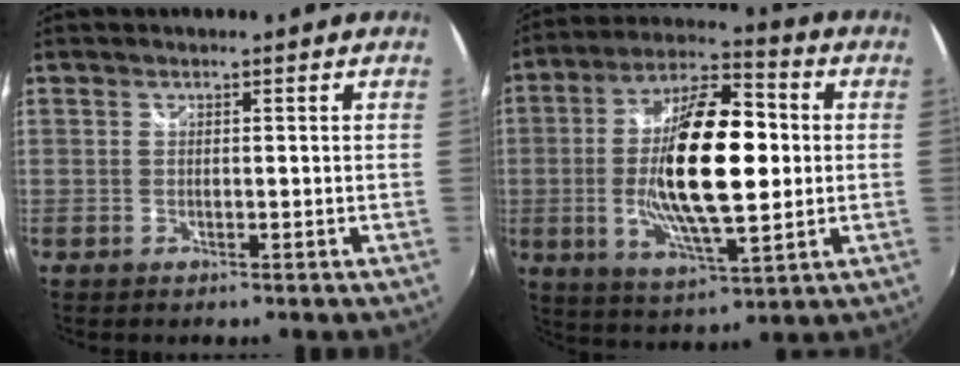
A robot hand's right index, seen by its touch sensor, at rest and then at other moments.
{"total": 19.5, "force": [-0.3, 6.7, 18.3], "torque": [-0.343, 0.003, -0.007]}